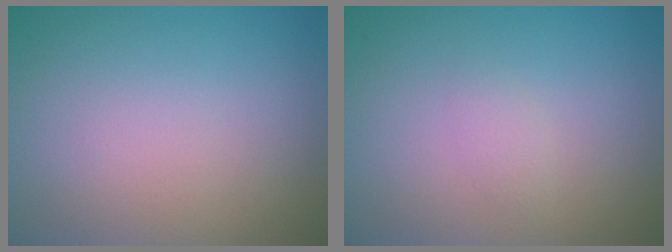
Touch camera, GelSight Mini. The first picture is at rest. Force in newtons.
{"total": 0.9, "press": 0.9, "slide": 0.0}